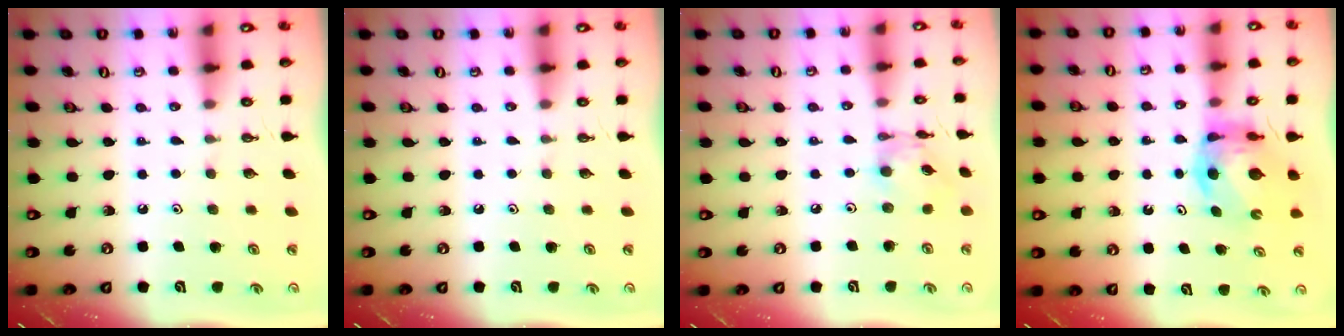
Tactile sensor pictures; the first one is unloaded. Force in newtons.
{"total": 0.0}
{"total": 6.2, "press": 6.2, "slide": 0.3}
{"total": 6.9, "press": 6.9, "slide": 0.6}